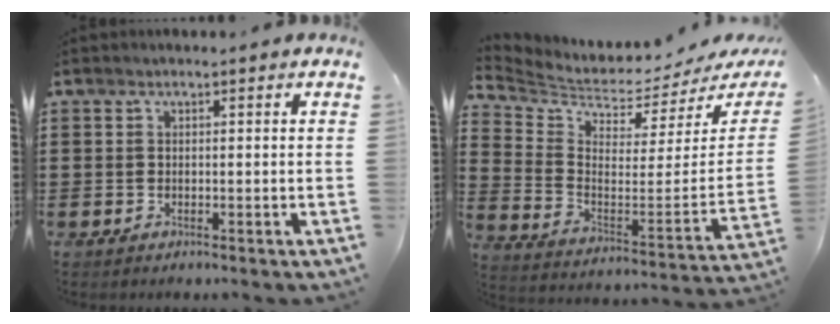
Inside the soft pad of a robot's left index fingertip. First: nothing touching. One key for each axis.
{"total": 2.9, "fx": 2.8, "fy": 0.4, "fz": 0.6, "tx": -0.038, "ty": -0.053, "tz": 0.041}